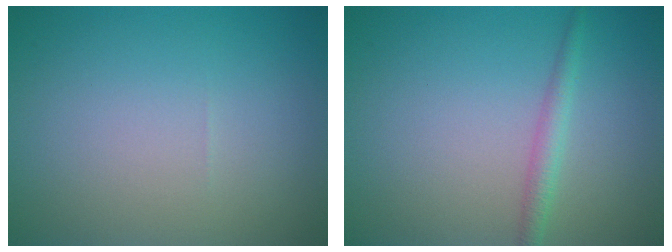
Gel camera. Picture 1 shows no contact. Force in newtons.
{"total": 1.7, "press": 1.7, "slide": 0.0}